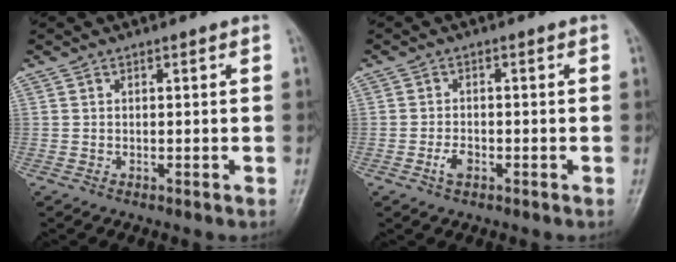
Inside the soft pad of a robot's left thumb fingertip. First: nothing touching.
{"total": 2.4, "force": [-1.1, 1.3, 1.6], "torque": [-0.031, 0.005, -0.020]}